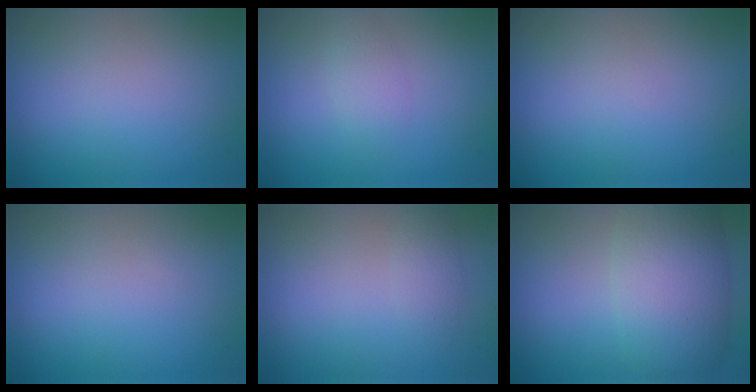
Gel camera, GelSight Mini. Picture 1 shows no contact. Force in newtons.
{"total": 1.4, "press": 1.4, "slide": 0.1}
{"total": 0.0}
{"total": 0.0}
{"total": 1.2, "press": 1.2, "slide": 0.1}
{"total": 7.4, "press": 7.4, "slide": 0.4}